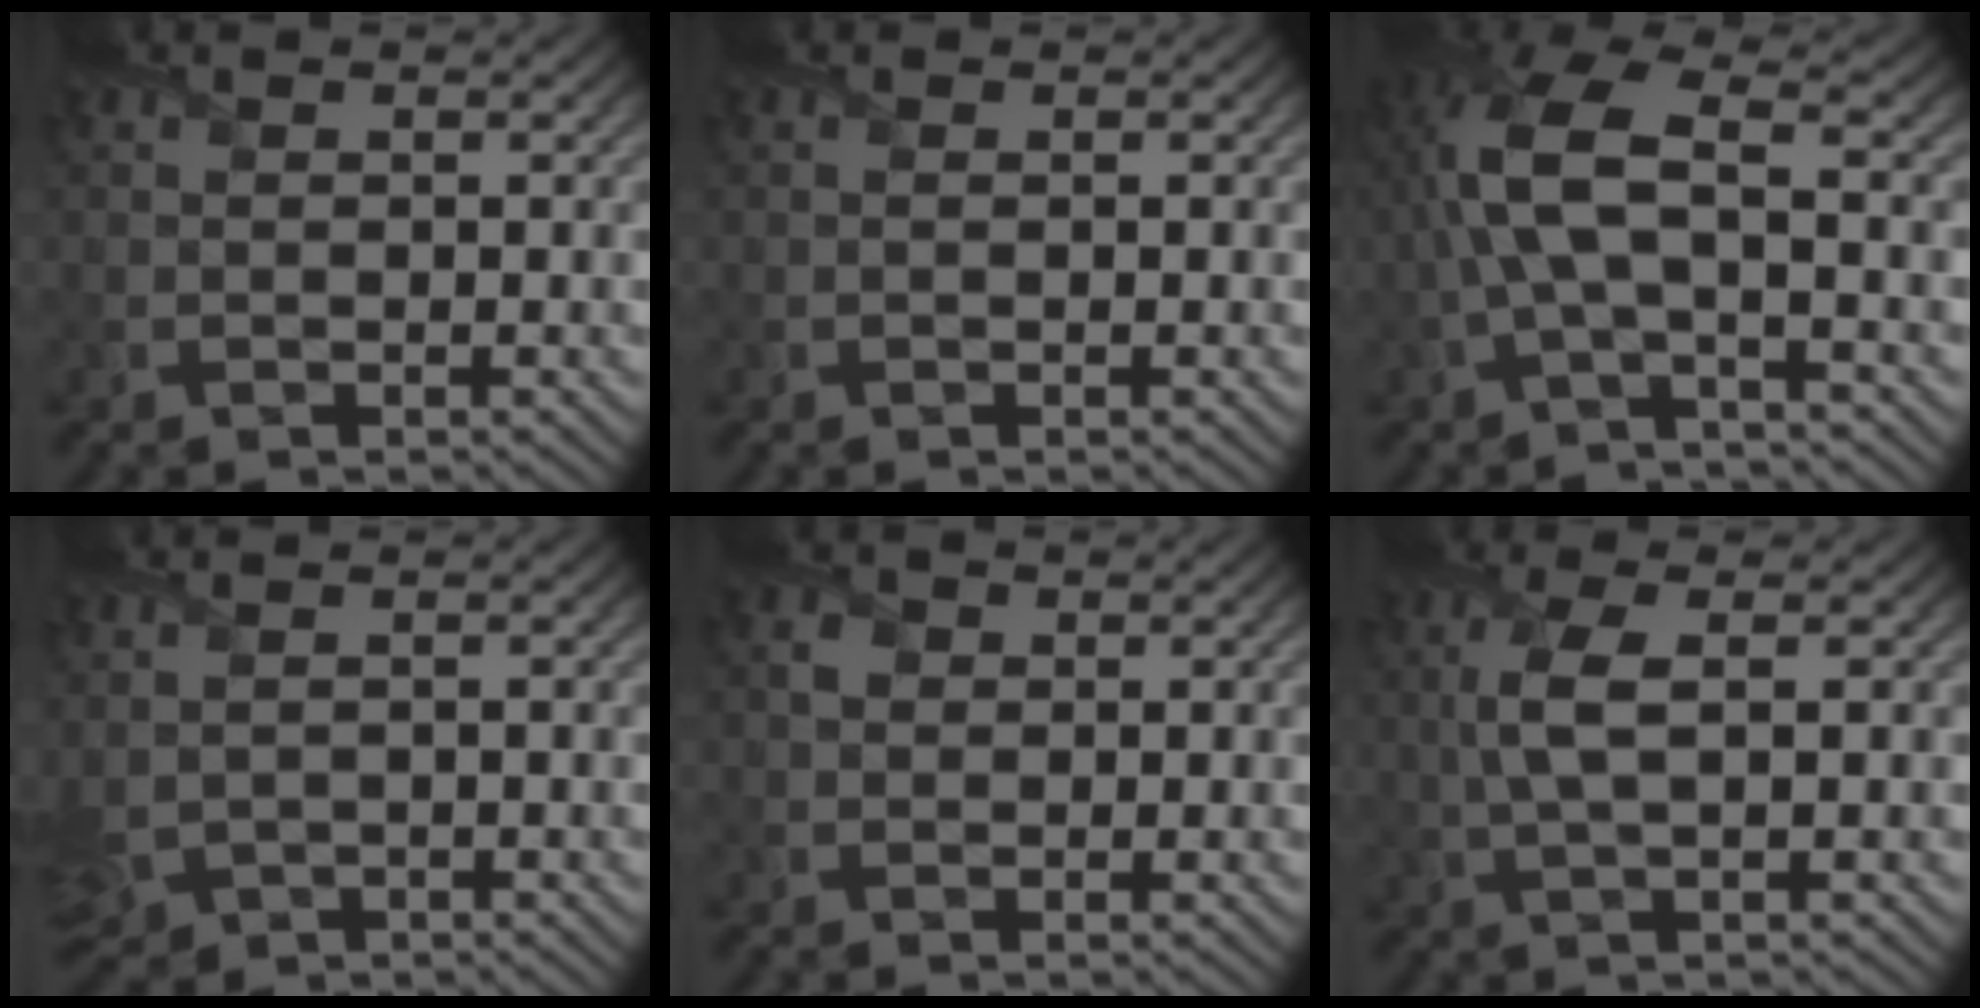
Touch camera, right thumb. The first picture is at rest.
{"total": 0.0}
{"total": 8.4, "force": [-0.4, 3.0, 7.8], "torque": [-0.187, 0.020, -0.018]}
{"total": 4.2, "force": [-0.5, 2.9, 3.0], "torque": [-0.091, -0.018, 0.001]}
{"total": 1.7, "force": [0.3, 1.5, 0.7], "torque": [-0.018, 0.002, -0.001]}
{"total": 4.6, "force": [0.7, 1.4, 4.3], "torque": [-0.107, 0.008, 0.016]}